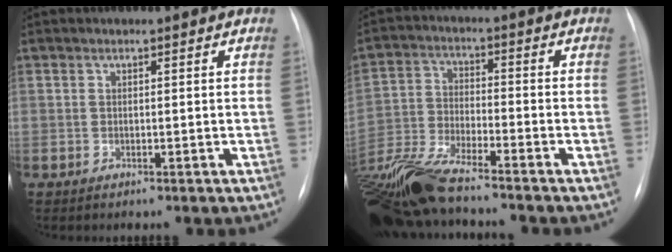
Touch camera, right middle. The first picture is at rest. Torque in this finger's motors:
{"motor_torque": [1.09, -1.05, 0.38, 0.21]}